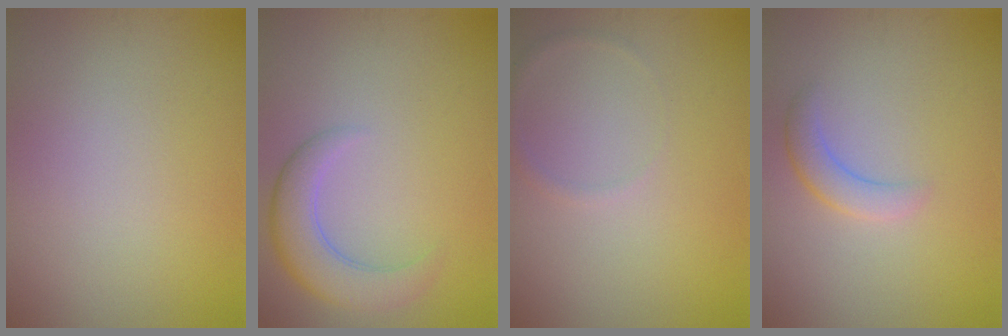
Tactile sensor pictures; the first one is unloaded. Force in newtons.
{"total": 4.3, "press": 4.3, "slide": 0.2}
{"total": 0.8, "press": 0.8, "slide": 0.0}
{"total": 2.1, "press": 2.1, "slide": 0.2}